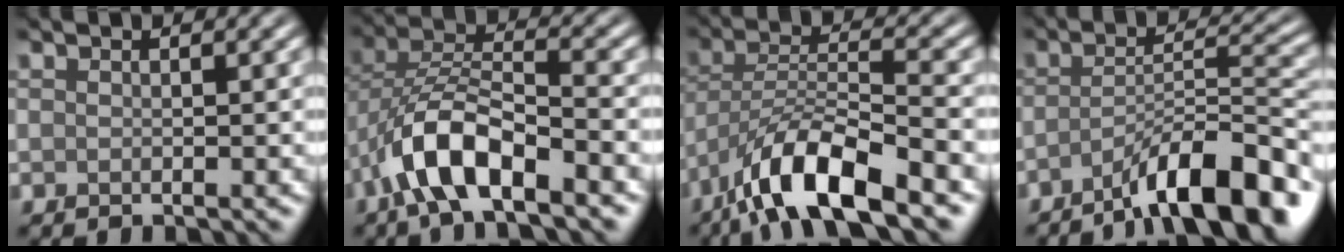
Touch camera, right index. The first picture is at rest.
{"total": 8.2, "force": [-4.7, 2.8, 6.2], "torque": [-0.116, 0.010, -0.092]}
{"total": 9.2, "force": [-6.2, 2.3, 6.4], "torque": [-0.112, 0.004, -0.119]}
{"total": 9.0, "force": [-5.9, 1.8, 6.5], "torque": [-0.094, 0.012, -0.099]}